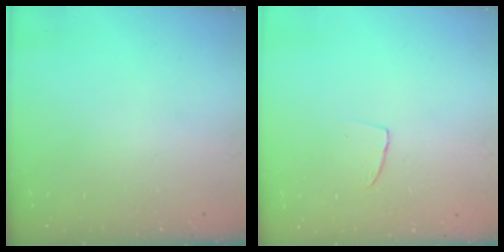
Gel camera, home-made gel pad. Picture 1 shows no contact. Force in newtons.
{"total": 2.9, "press": 2.9, "slide": 0.2}